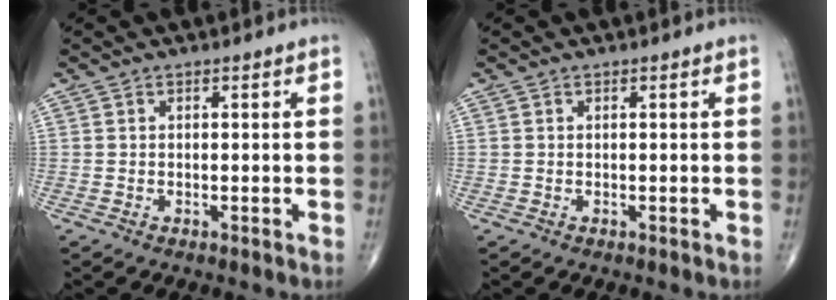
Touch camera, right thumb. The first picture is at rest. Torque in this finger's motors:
{"motor_torque": [-0.23, -0.23, 0.17, 0.10, 0.00]}